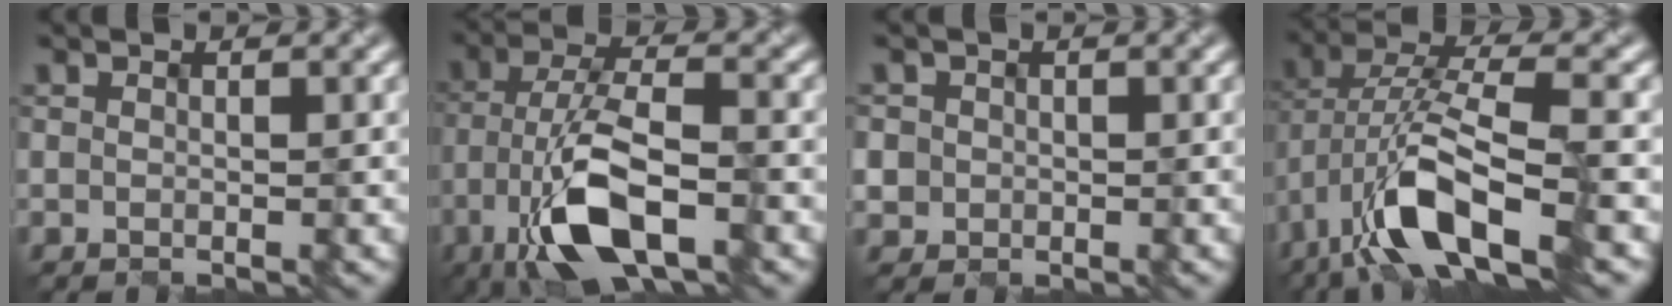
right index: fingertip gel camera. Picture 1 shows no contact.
{"total": 8.5, "force": [-3.9, 3.1, 6.9], "torque": [-0.142, 0.002, -0.076]}
{"total": 1.6, "force": [-0.1, 1.6, -0.1], "torque": [0.002, -0.006, 0.003]}
{"total": 9.4, "force": [-4.5, 3.2, 7.7], "torque": [-0.149, 0.011, -0.088]}